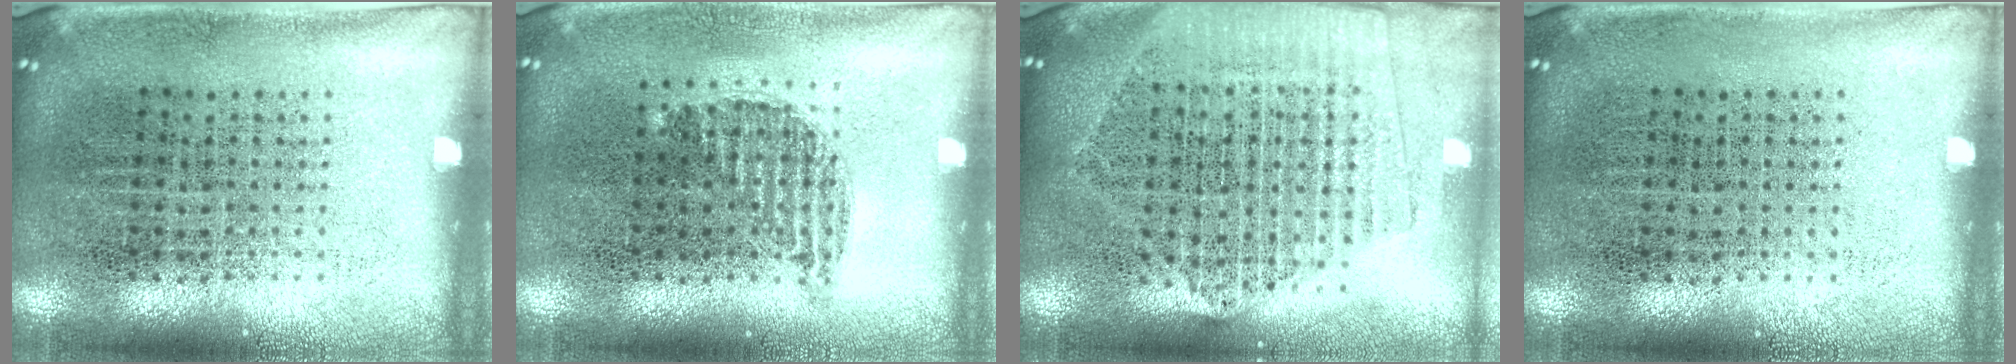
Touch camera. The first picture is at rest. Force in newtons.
{"total": 0.9, "press": 0.8, "slide": 0.4}
{"total": 2.1, "press": 1.9, "slide": 0.9}
{"total": 0.0}